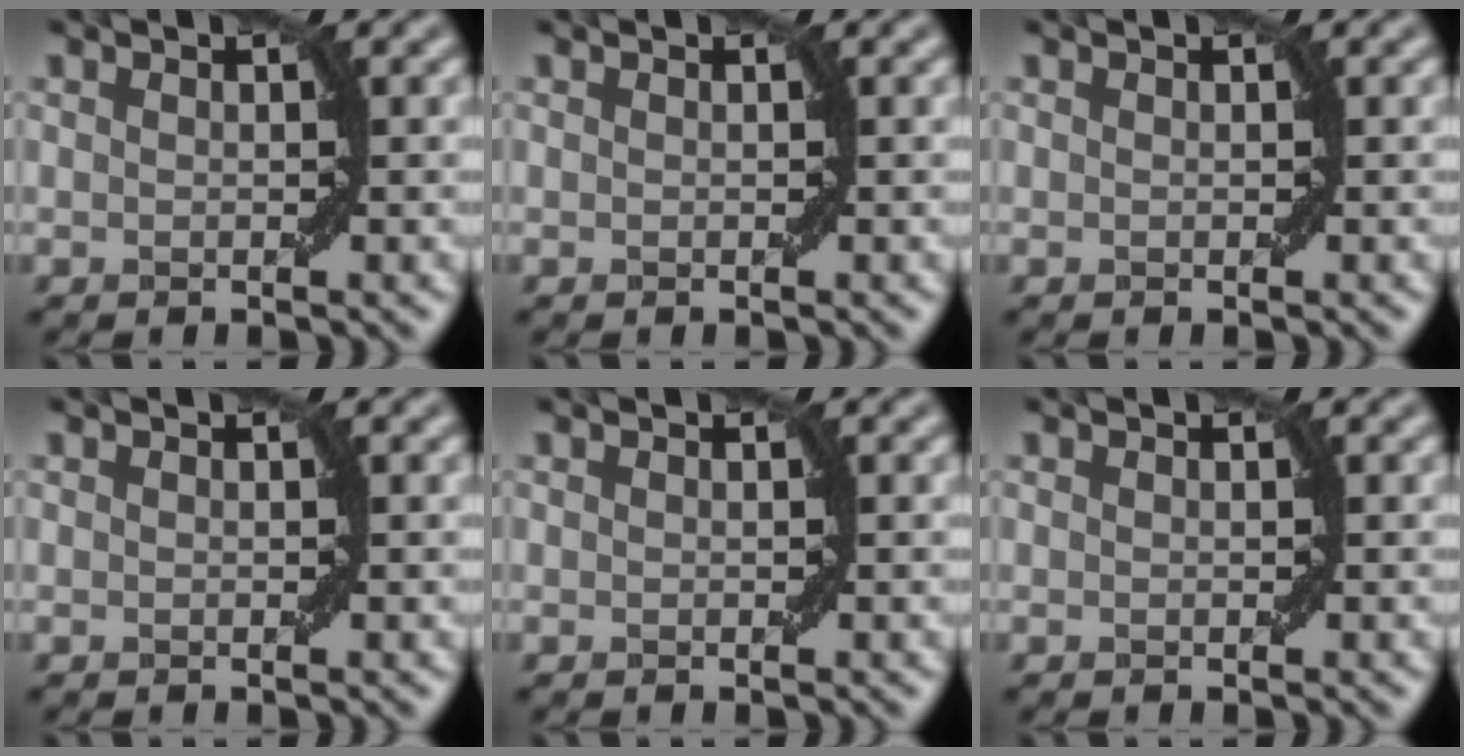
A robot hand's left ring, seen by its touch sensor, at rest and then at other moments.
{"total": 0.0}
{"total": 0.0}
{"total": 0.0}
{"total": 0.0}
{"total": 0.0}